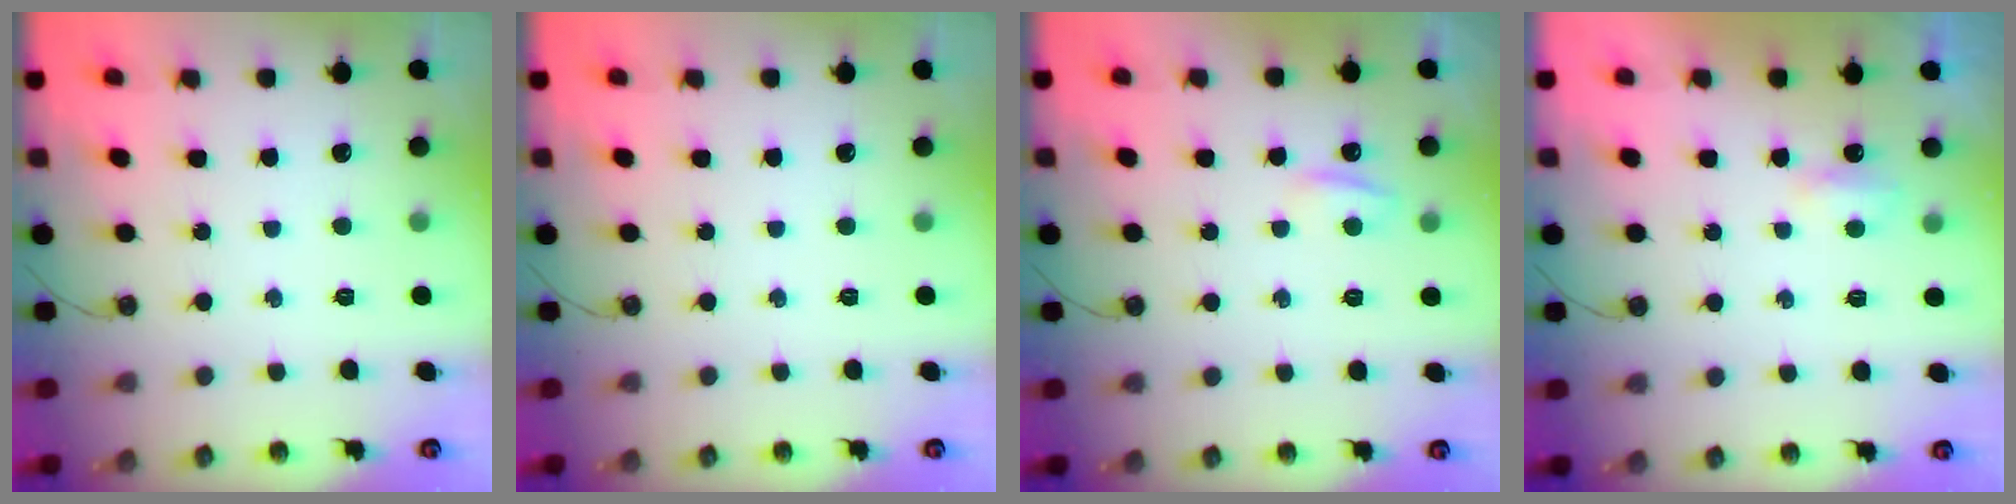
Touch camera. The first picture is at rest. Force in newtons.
{"total": 0.0}
{"total": 4.1, "press": 4.1, "slide": 0.6}
{"total": 2.9, "press": 2.8, "slide": 0.6}